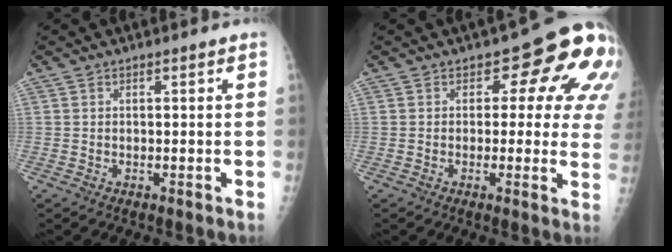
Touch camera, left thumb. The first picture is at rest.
{"total": 12.3, "force": [4.1, 6.7, 9.5], "torque": [-0.061, -0.014, 0.029]}